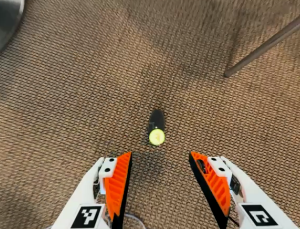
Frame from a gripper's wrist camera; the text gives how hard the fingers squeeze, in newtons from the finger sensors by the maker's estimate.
{"total": 0.0}